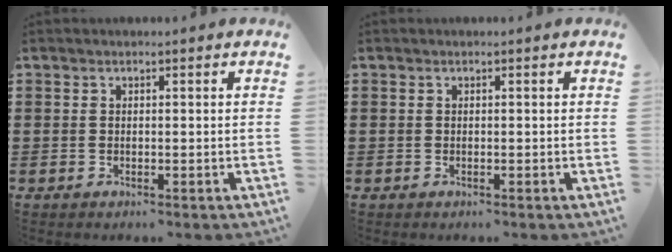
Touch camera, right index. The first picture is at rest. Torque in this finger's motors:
{"motor_torque": [-0.01, 0.01, 0.00, 0.00]}